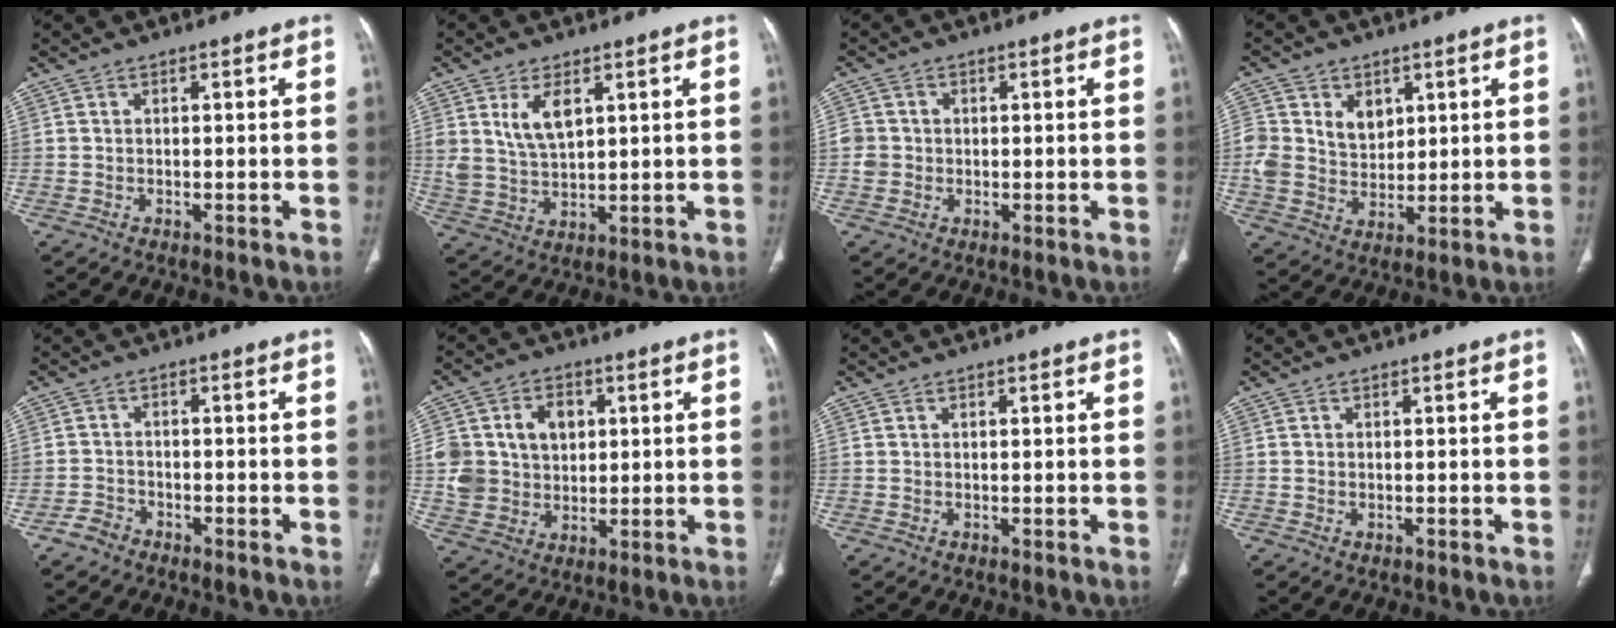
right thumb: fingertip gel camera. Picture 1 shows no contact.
{"total": 7.2, "force": [3.1, 3.8, 5.3], "torque": [-0.093, -0.016, 0.071]}
{"total": 3.3, "force": [-0.1, 3.2, 0.9], "torque": [-0.003, 0.009, -0.001]}
{"total": 9.3, "force": [2.8, 7.5, 4.8], "torque": [-0.059, -0.014, 0.062]}
{"total": 2.6, "force": [-2.0, 1.5, 0.5], "torque": [-0.011, 0.011, -0.040]}
{"total": 12.9, "force": [2.3, 10.7, 6.9], "torque": [-0.098, 0.005, 0.052]}
{"total": 0.0}
{"total": 0.6, "force": [-0.2, 0.3, 0.4], "torque": [-0.012, 0.002, 0.001]}